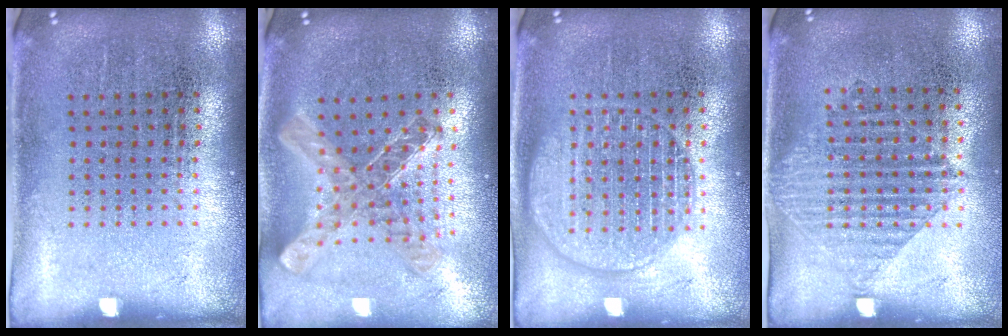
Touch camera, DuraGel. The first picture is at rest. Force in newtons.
{"total": 1.1, "press": 1.1, "slide": 0.2}
{"total": 3.1, "press": 3.1, "slide": 0.5}
{"total": 1.2, "press": 1.0, "slide": 0.6}